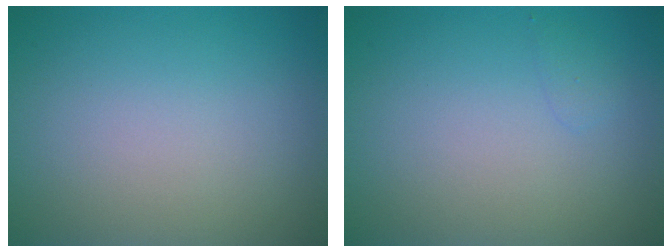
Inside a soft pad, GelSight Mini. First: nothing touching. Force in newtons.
{"total": 0.6, "press": 0.6, "slide": 0.1}